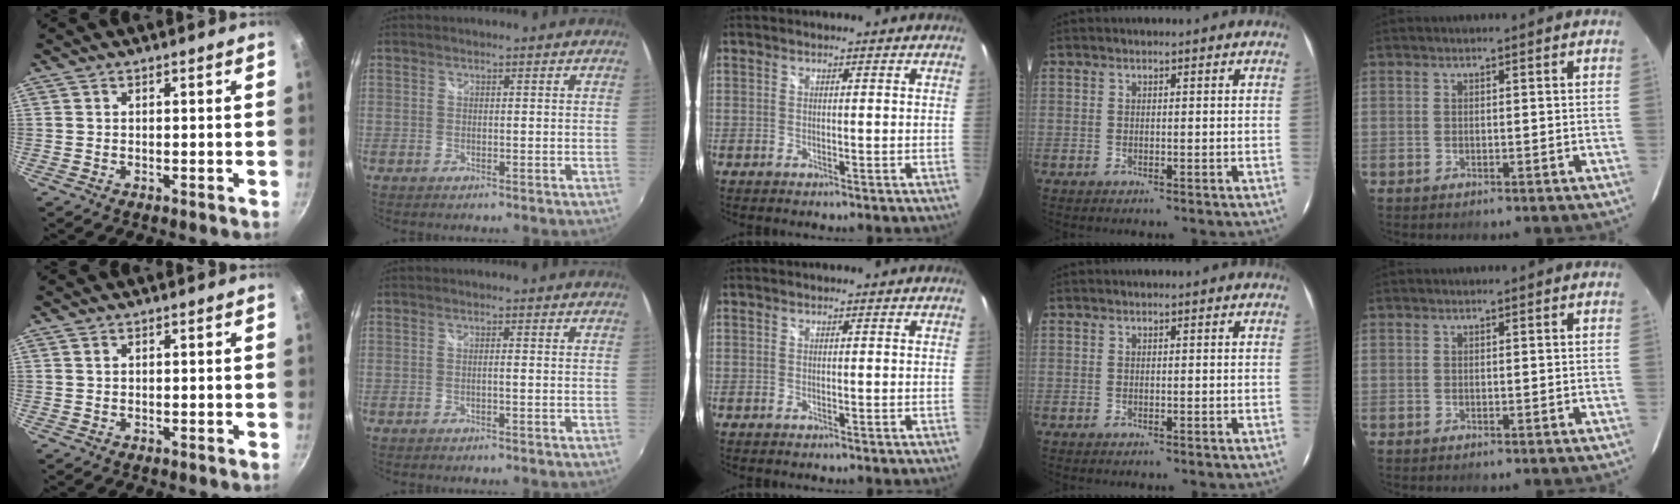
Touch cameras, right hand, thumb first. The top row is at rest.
{"thumb": {"total": 0.7, "force": [0.4, 0.4, 0.4], "torque": [-0.007, 0.001, 0.009]}, "index": {"total": 0.9, "force": [-0.3, -0.2, 0.9], "torque": [-0.014, 0.001, -0.006]}}